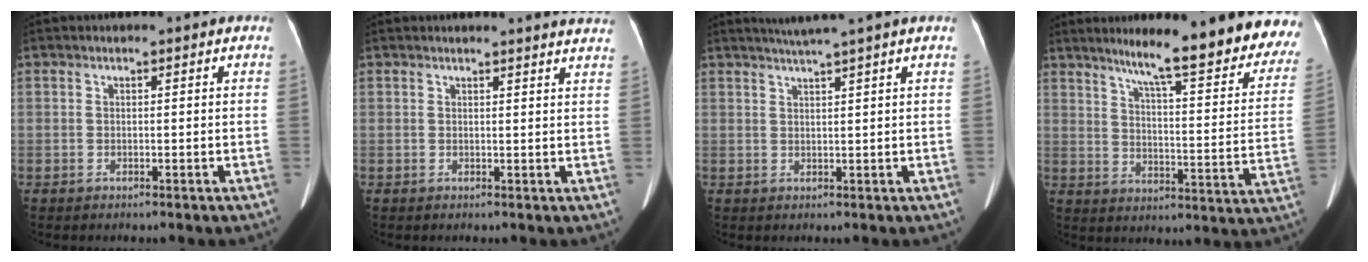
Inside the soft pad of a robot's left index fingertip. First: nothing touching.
{"total": 9.4, "force": [9.2, -0.4, 1.8], "torque": [-0.013, -0.036, 0.078]}
{"total": 4.3, "force": [3.4, -1.4, 2.3], "torque": [-0.036, 0.008, 0.060]}
{"total": 23.7, "force": [19.8, 2.4, 12.8], "torque": [-0.163, -0.053, 0.245]}